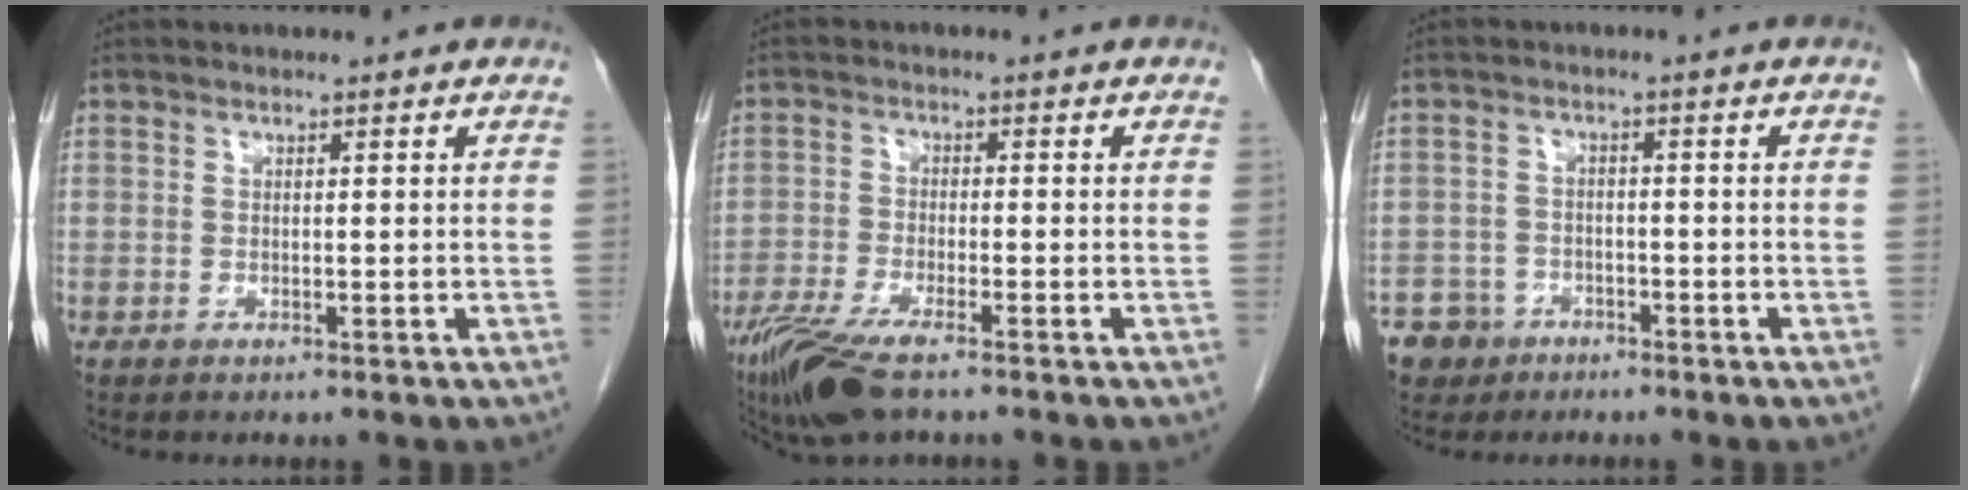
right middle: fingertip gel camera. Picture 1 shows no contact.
{"total": 8.8, "force": [-6.3, 1.6, 6.0], "torque": [-0.115, -0.022, -0.113]}
{"total": 5.6, "force": [-3.6, 4.2, 0.3], "torque": [-0.004, 0.006, -0.060]}